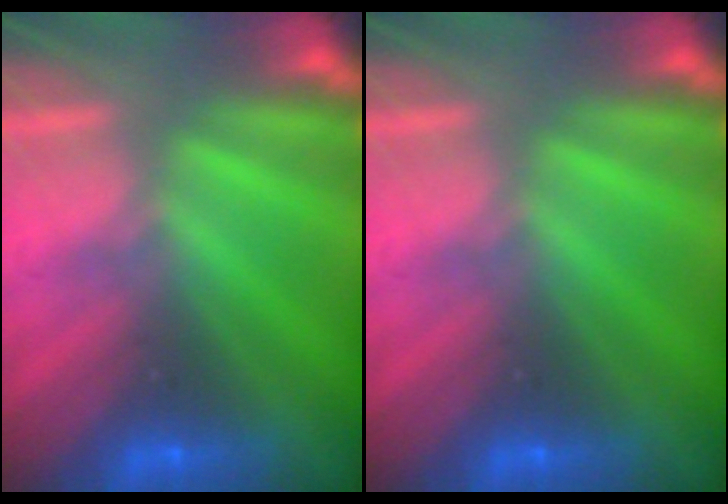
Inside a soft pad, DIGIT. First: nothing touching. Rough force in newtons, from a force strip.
{"total": 0.0}